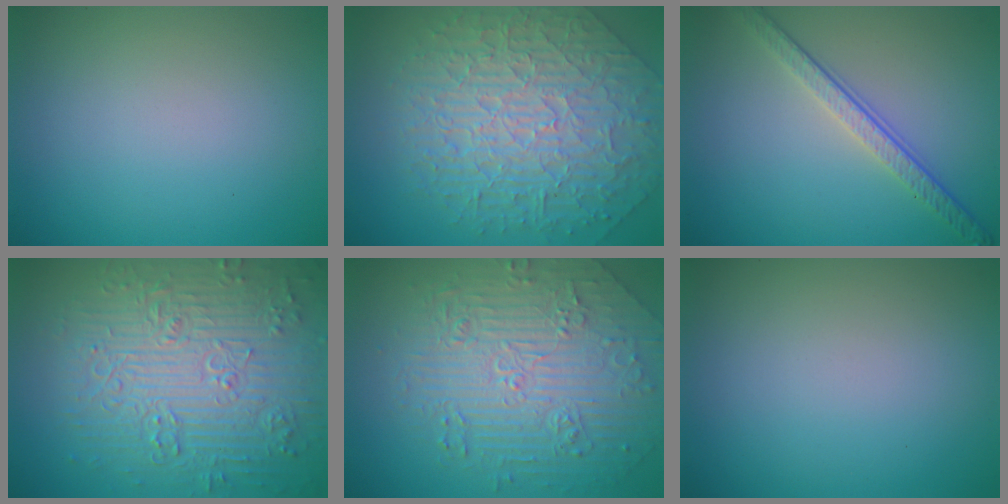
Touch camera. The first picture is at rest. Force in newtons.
{"total": 9.1, "press": 6.8, "slide": 6.0}
{"total": 3.8, "press": 2.8, "slide": 2.6}
{"total": 9.3, "press": 6.9, "slide": 6.3}
{"total": 6.1, "press": 5.5, "slide": 2.6}
{"total": 0.0}